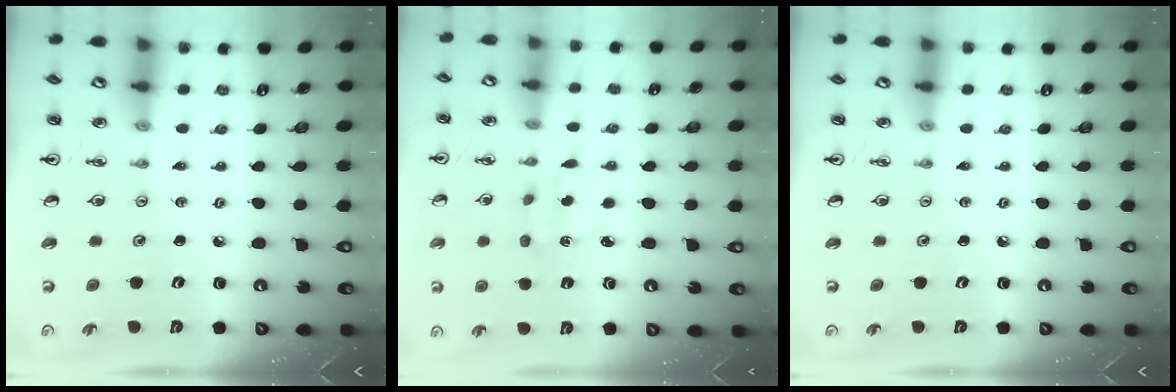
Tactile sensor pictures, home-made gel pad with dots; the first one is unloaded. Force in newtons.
{"total": 2.5, "press": 2.4, "slide": 0.6}
{"total": 0.0}